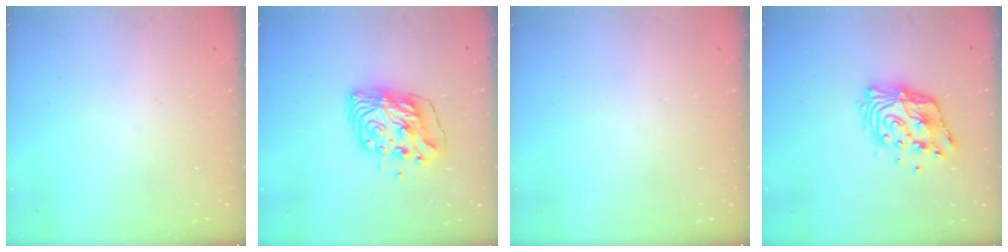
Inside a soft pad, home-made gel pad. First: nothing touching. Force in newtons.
{"total": 10.5, "press": 10.4, "slide": 1.7}
{"total": 0.0}
{"total": 12.3, "press": 12.3, "slide": 1.1}